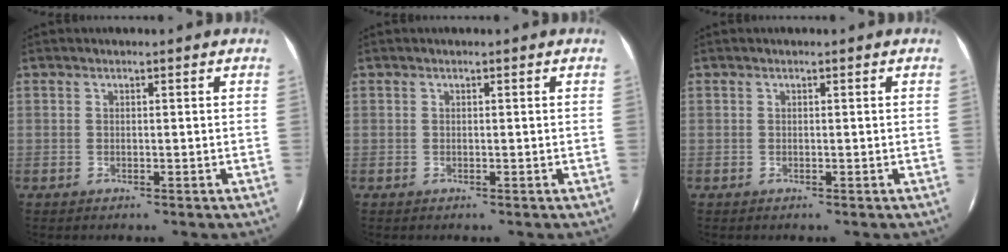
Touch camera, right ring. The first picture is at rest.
{"total": 0.0}
{"total": 0.0}